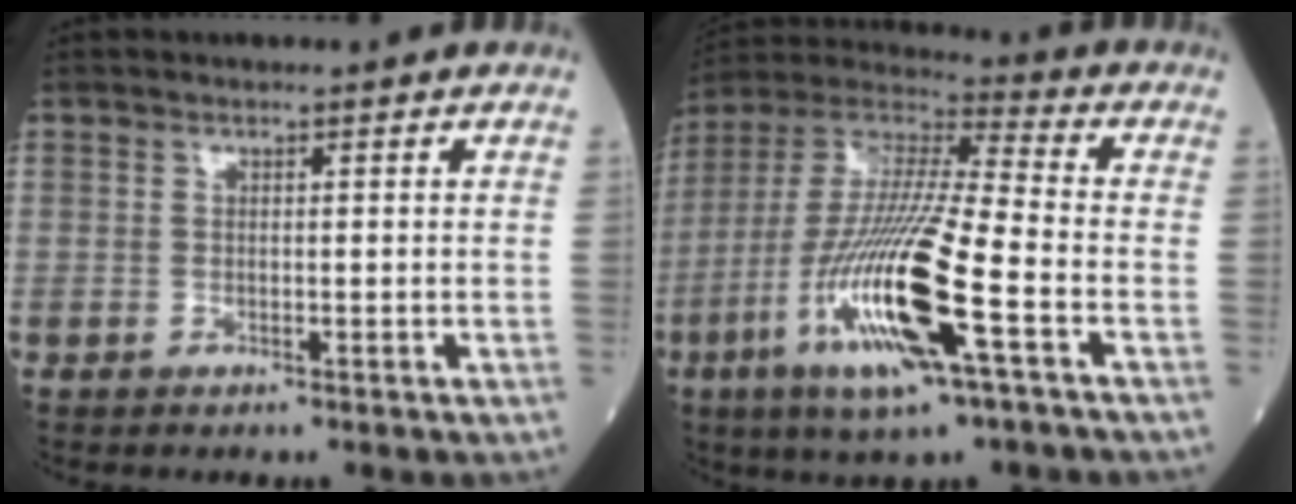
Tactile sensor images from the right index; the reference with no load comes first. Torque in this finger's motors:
{"motor_torque": [1.97, -0.17, 1.05, 0.21]}